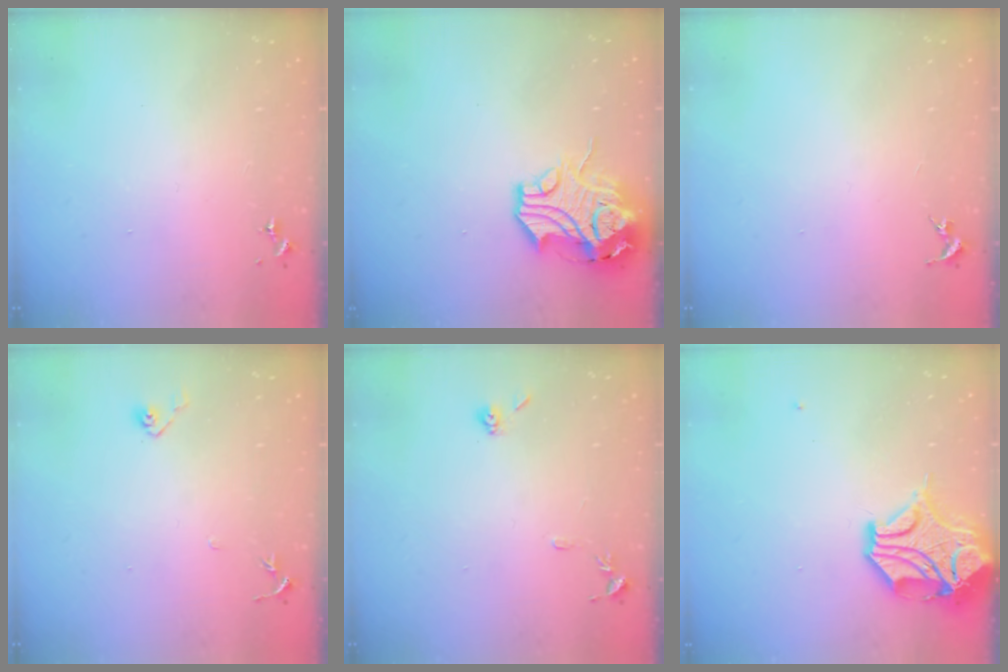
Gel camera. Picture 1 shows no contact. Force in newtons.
{"total": 15.4, "press": 15.3, "slide": 2.0}
{"total": 0.0}
{"total": 4.8, "press": 4.7, "slide": 1.0}
{"total": 7.2, "press": 7.2, "slide": 0.8}
{"total": 15.0, "press": 14.8, "slide": 2.2}